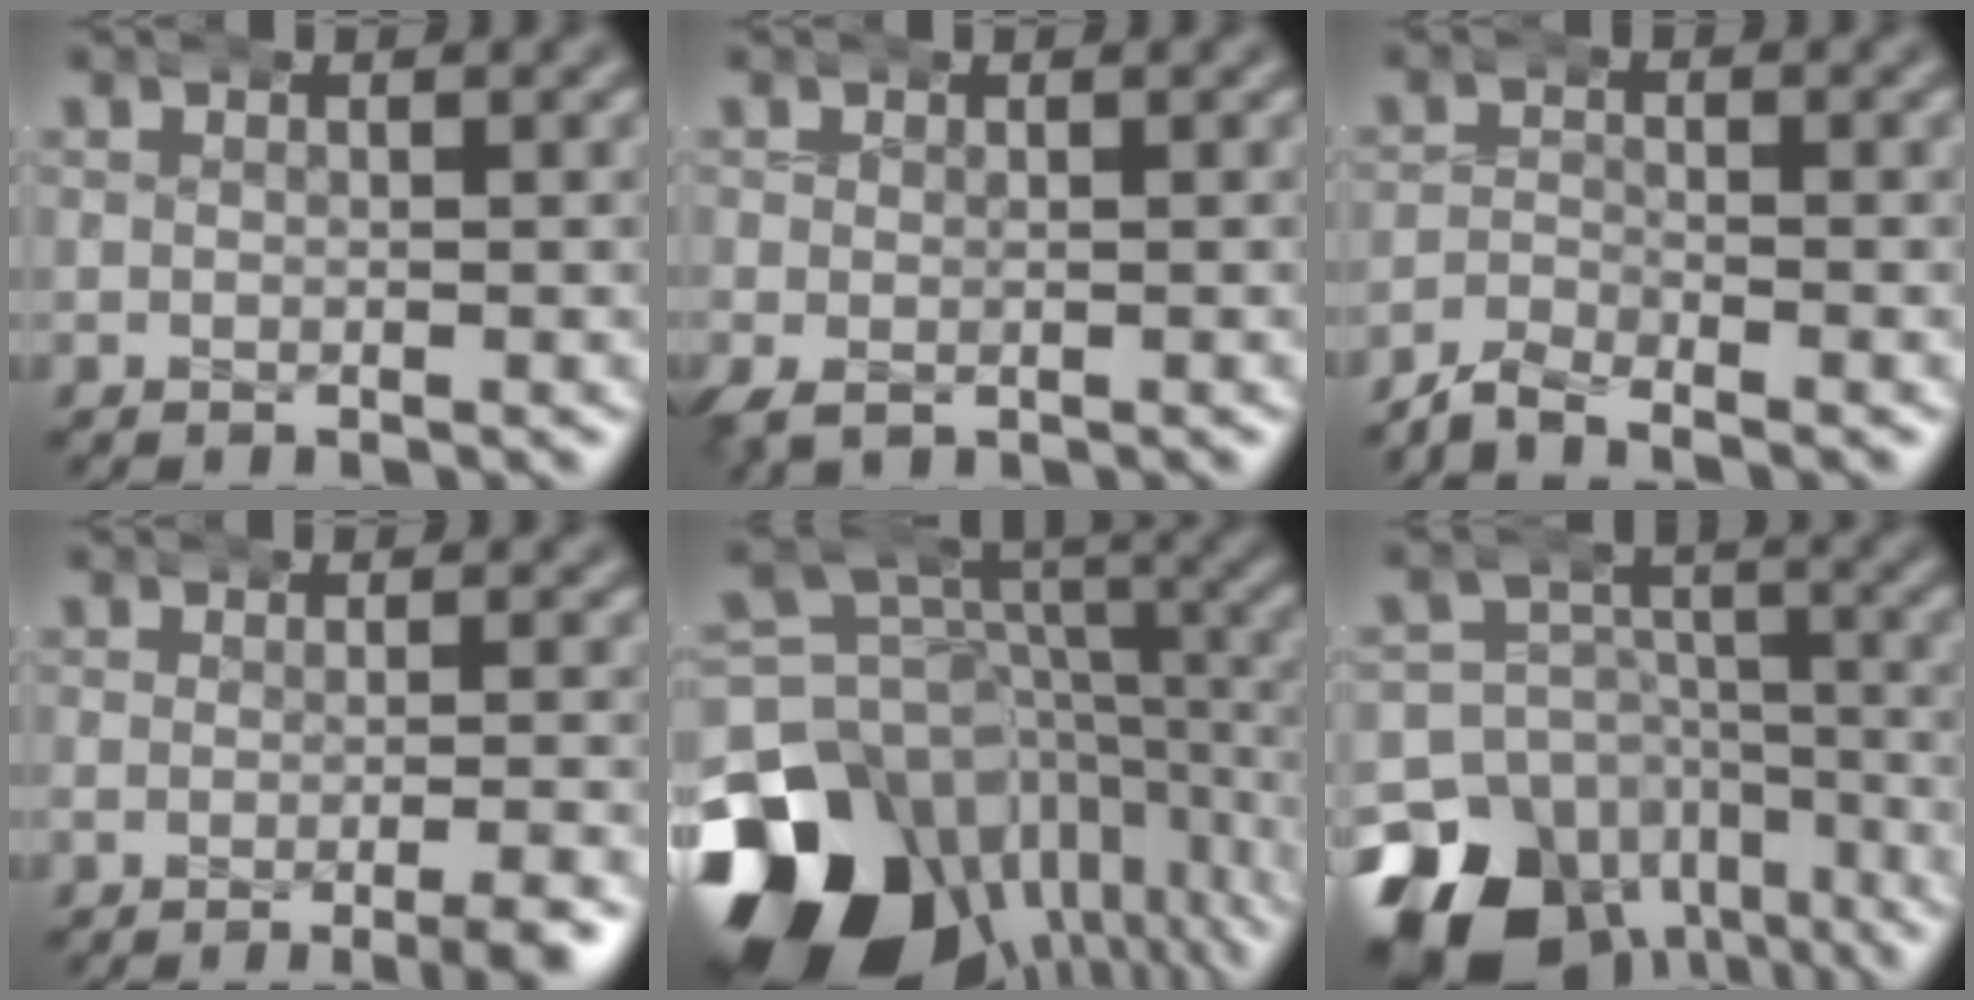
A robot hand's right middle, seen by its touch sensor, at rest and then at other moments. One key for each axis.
{"total": 2.1, "fx": -0.6, "fy": 1.5, "fz": 1.2, "tx": -0.025, "ty": -0.009, "tz": -0.002}
{"total": 3.2, "fx": -3.1, "fy": 0.6, "fz": 0.3, "tx": 0.003, "ty": -0.002, "tz": -0.060}
{"total": 2.4, "fx": -1.6, "fy": -0.3, "fz": 1.7, "tx": -0.014, "ty": 0.007, "tz": -0.034}
{"total": 22.2, "fx": -9.9, "fy": 15.2, "fz": 12.8, "tx": -0.183, "ty": -0.079, "tz": -0.134}
{"total": 17.1, "fx": -10.0, "fy": 11.8, "fz": 7.2, "tx": -0.113, "ty": -0.071, "tz": -0.146}